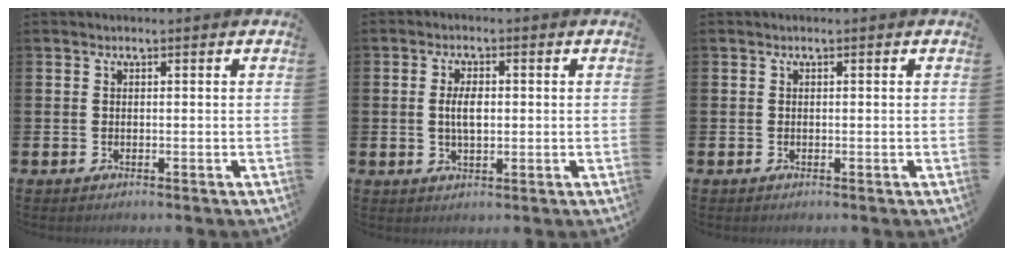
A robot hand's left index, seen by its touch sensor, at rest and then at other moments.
{"total": 3.7, "force": [0.4, 1.7, 3.2], "torque": [-0.041, -0.002, -0.001]}
{"total": 0.0}